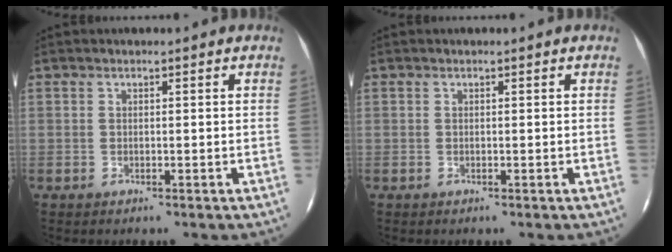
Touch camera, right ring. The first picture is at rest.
{"total": 0.0}